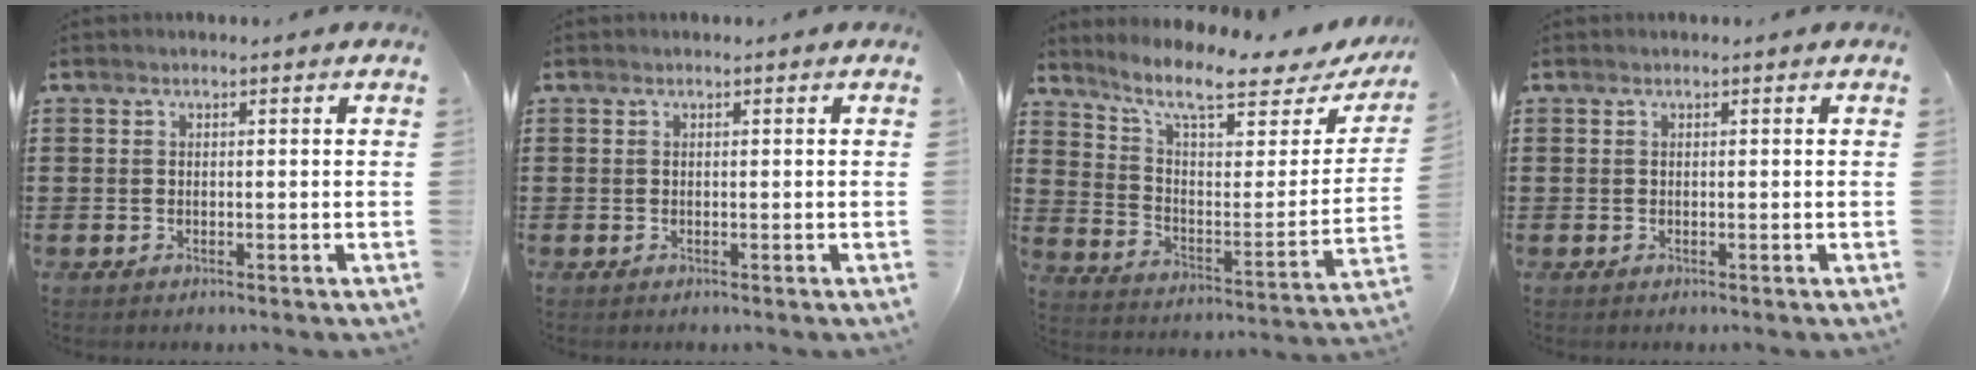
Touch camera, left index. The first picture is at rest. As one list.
[{"total": 0.0}, {"total": 9.1, "force": [7.1, 1.6, 5.6], "torque": [-0.122, -0.043, 0.115]}, {"total": 0.0}]